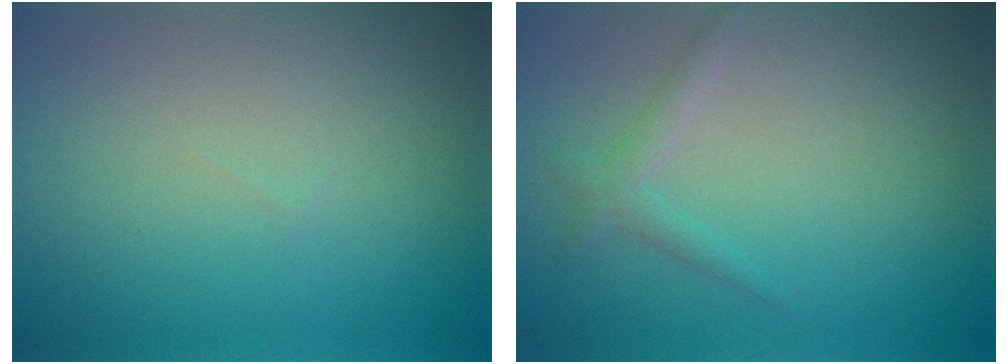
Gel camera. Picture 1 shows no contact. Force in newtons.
{"total": 1.5, "press": 1.5, "slide": 0.1}